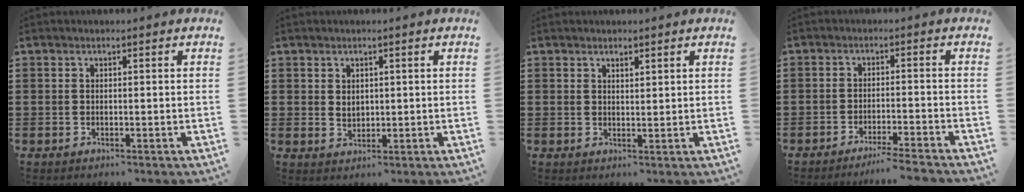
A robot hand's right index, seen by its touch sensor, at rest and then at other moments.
{"total": 1.8, "force": [0.9, 1.3, 0.8], "torque": [-0.019, 0.007, 0.017]}
{"total": 1.1, "force": [1.0, 0.3, 0.2], "torque": [-0.006, 0.001, 0.020]}
{"total": 3.5, "force": [-3.3, -0.6, 1.2], "torque": [-0.020, -0.006, -0.065]}